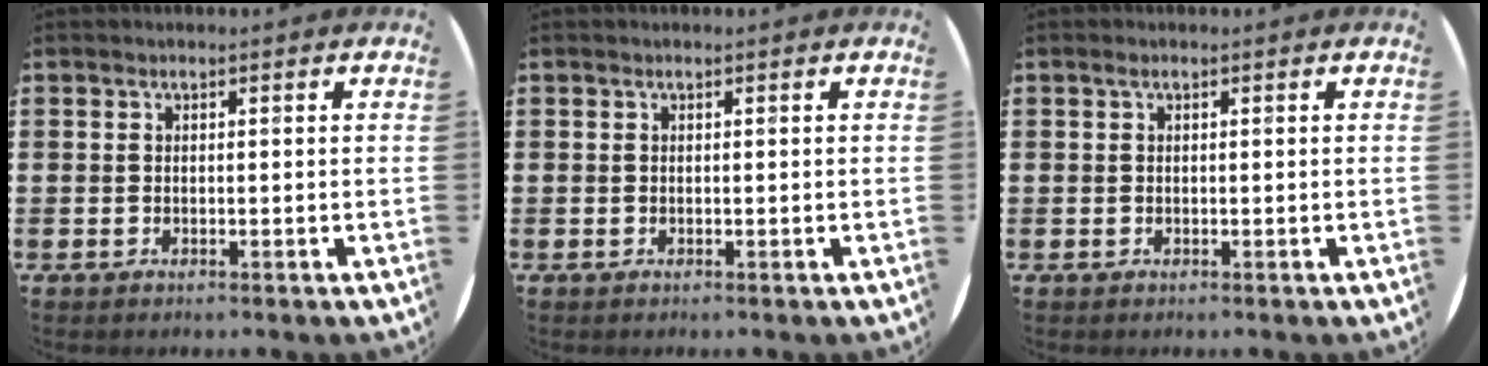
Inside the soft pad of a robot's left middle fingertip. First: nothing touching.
{"total": 0.0}
{"total": 0.0}